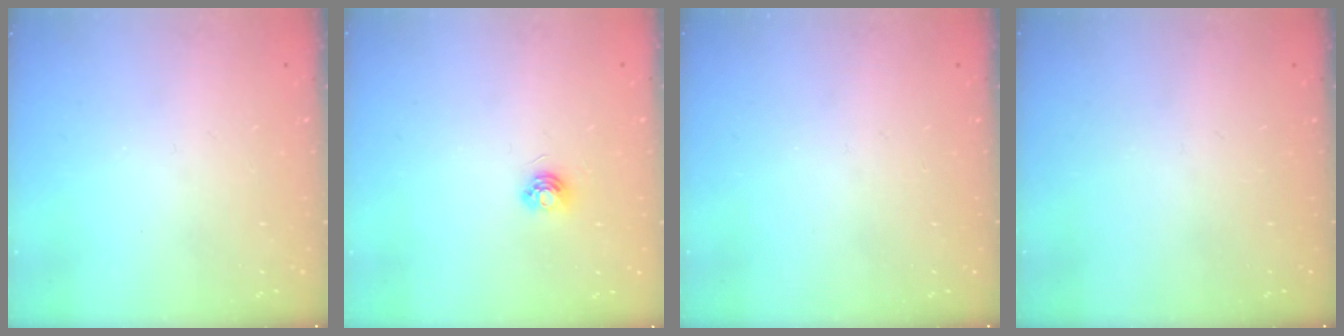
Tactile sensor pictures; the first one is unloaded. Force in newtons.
{"total": 4.7, "press": 4.7, "slide": 0.5}
{"total": 0.0}
{"total": 0.0}